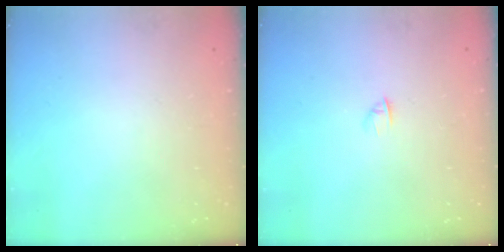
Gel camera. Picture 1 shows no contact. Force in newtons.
{"total": 1.6, "press": 1.5, "slide": 0.4}